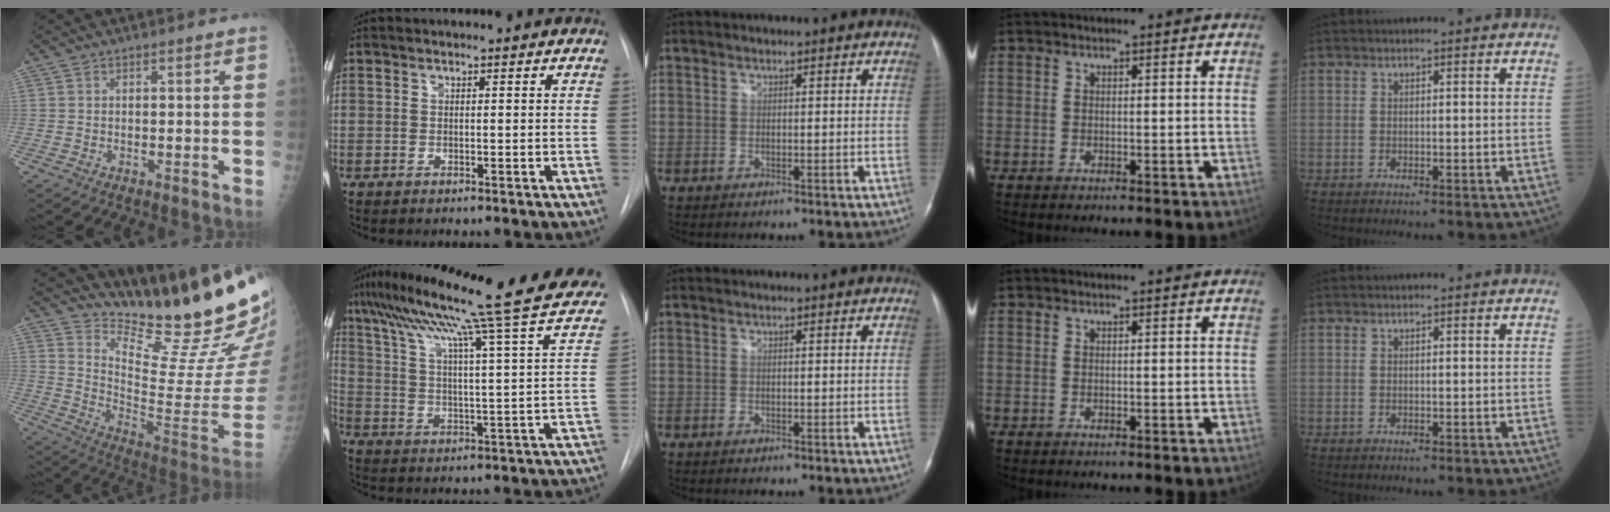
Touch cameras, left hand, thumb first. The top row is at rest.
{"thumb": {"total": 25.3, "force": [21.9, 4.5, 11.8], "torque": [-0.140, -0.189, 0.312]}, "index": {"total": 29.9, "force": [23.0, 1.0, 19.1], "torque": [-0.287, -0.012, 0.308]}}